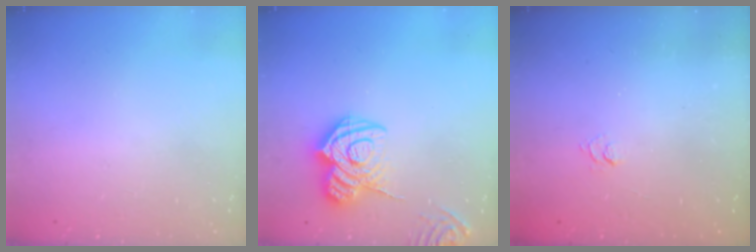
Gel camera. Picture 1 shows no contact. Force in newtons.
{"total": 16.0, "press": 15.9, "slide": 1.7}
{"total": 1.9, "press": 1.5, "slide": 1.3}